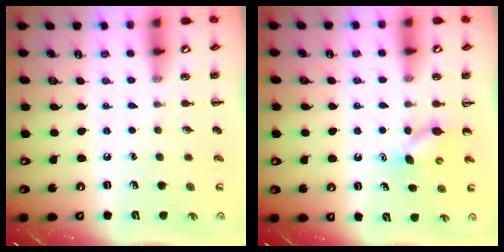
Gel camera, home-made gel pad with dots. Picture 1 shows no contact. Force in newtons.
{"total": 5.2, "press": 5.0, "slide": 1.2}